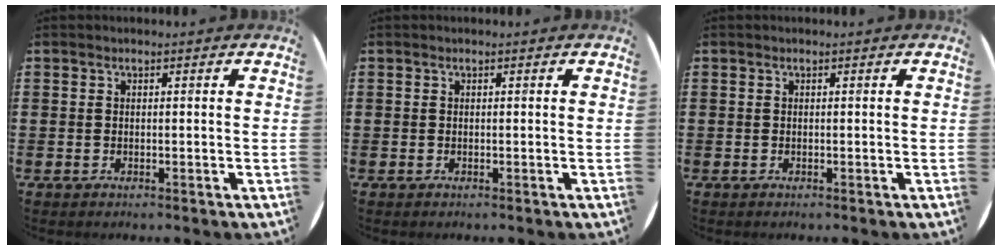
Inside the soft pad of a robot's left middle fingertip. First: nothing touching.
{"total": 0.0}
{"total": 0.0}